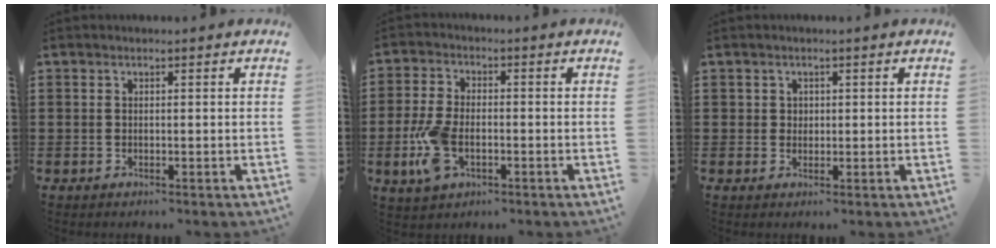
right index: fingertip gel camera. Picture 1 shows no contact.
{"total": 7.4, "force": [-2.1, 4.0, 5.8], "torque": [-0.146, -0.008, -0.044]}
{"total": 1.1, "force": [0.4, 1.0, 0.1], "torque": [-0.007, 0.004, 0.008]}